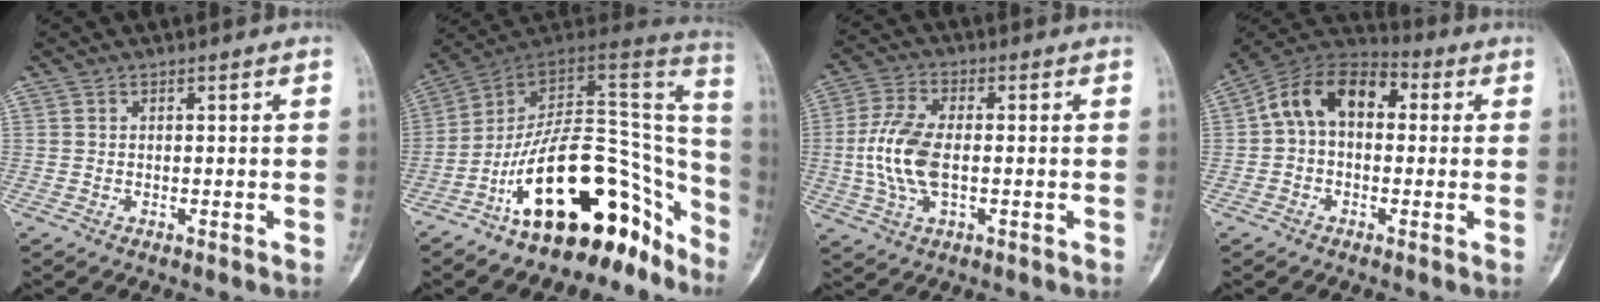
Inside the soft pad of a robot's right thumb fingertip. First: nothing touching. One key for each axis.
{"total": 24.4, "fx": -14.6, "fy": 12.1, "fz": 15.3, "tx": -0.109, "ty": 0.137, "tz": -0.218}
{"total": 10.7, "fx": -0.8, "fy": 5.4, "fz": 9.2, "tx": -0.205, "ty": 0.008, "tz": -0.017}
{"total": 12.6, "fx": 1.6, "fy": 8.4, "fz": 9.2, "tx": -0.137, "ty": 0.042, "tz": 0.010}